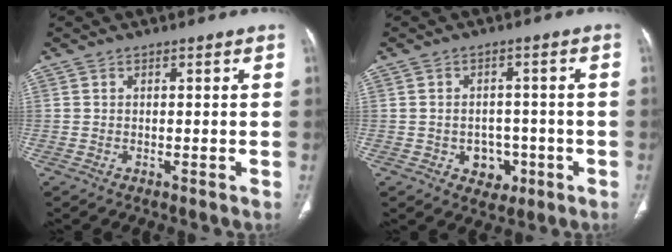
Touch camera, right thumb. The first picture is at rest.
{"total": 5.5, "force": [-1.9, 4.5, 2.5], "torque": [-0.006, 0.017, -0.017]}